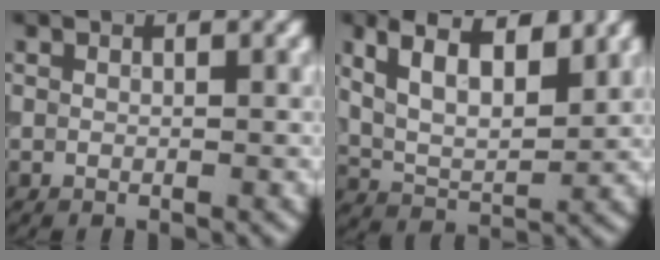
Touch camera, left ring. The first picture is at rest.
{"total": 6.8, "force": [3.5, 2.8, 5.2], "torque": [-0.098, 0.010, 0.058]}